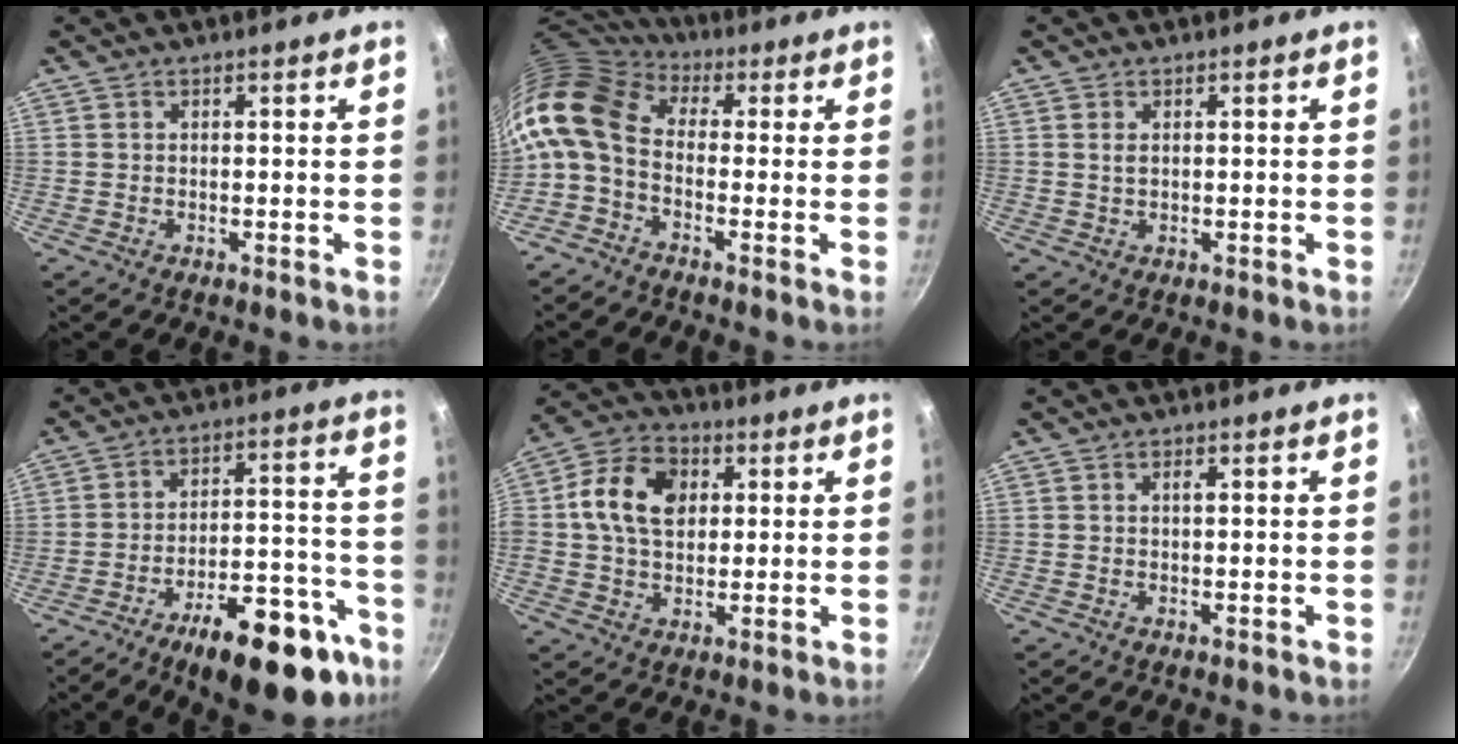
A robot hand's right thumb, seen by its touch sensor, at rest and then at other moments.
{"total": 12.7, "force": [-0.7, 8.6, 9.4], "torque": [-0.188, 0.023, -0.037]}
{"total": 1.4, "force": [0.4, 0.8, 1.0], "torque": [-0.020, 0.001, 0.008]}
{"total": 21.4, "force": [-13.0, 8.6, 14.7], "torque": [-0.153, 0.078, -0.181]}
{"total": 13.1, "force": [2.4, 9.4, 8.8], "torque": [-0.140, 0.012, 0.025]}
{"total": 1.1, "force": [0.2, 0.4, 1.0], "torque": [-0.017, 0.001, 0.003]}